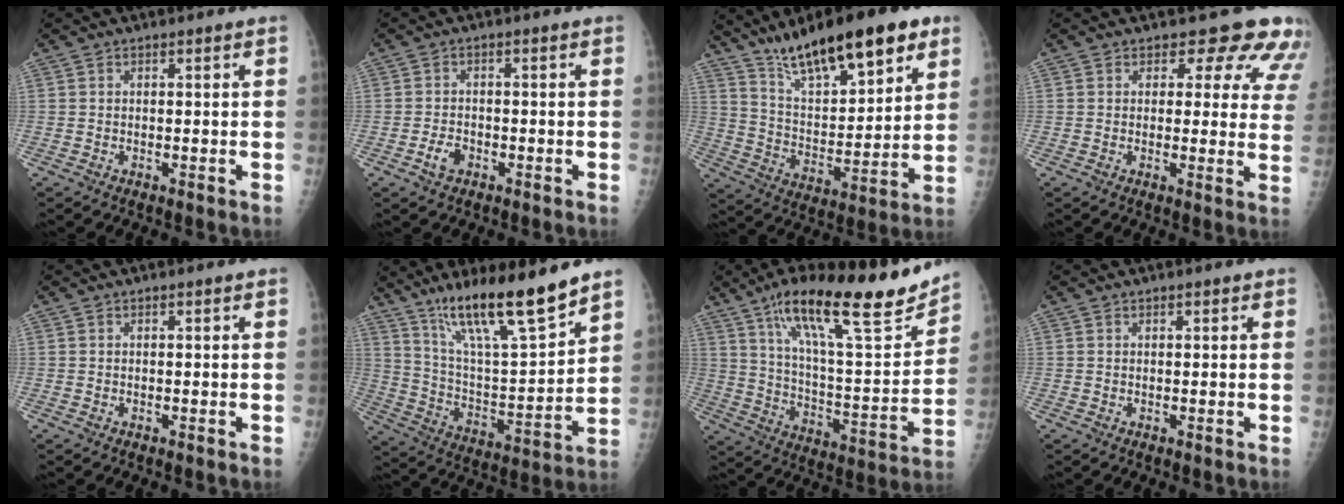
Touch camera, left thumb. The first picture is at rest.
{"total": 2.9, "force": [-1.5, 1.9, 1.7], "torque": [-0.028, 0.009, -0.025]}
{"total": 21.2, "force": [13.7, 6.8, 14.6], "torque": [-0.201, -0.051, 0.232]}
{"total": 10.9, "force": [8.8, 5.4, 3.4], "torque": [0.019, -0.044, 0.069]}
{"total": 0.0}
{"total": 19.3, "force": [14.0, 2.7, 13.0], "torque": [-0.200, -0.075, 0.252]}
{"total": 26.1, "force": [17.5, 6.4, 18.3], "torque": [-0.263, -0.052, 0.287]}
{"total": 0.6, "force": [0.4, 0.2, 0.3], "torque": [-0.005, -0.001, 0.005]}